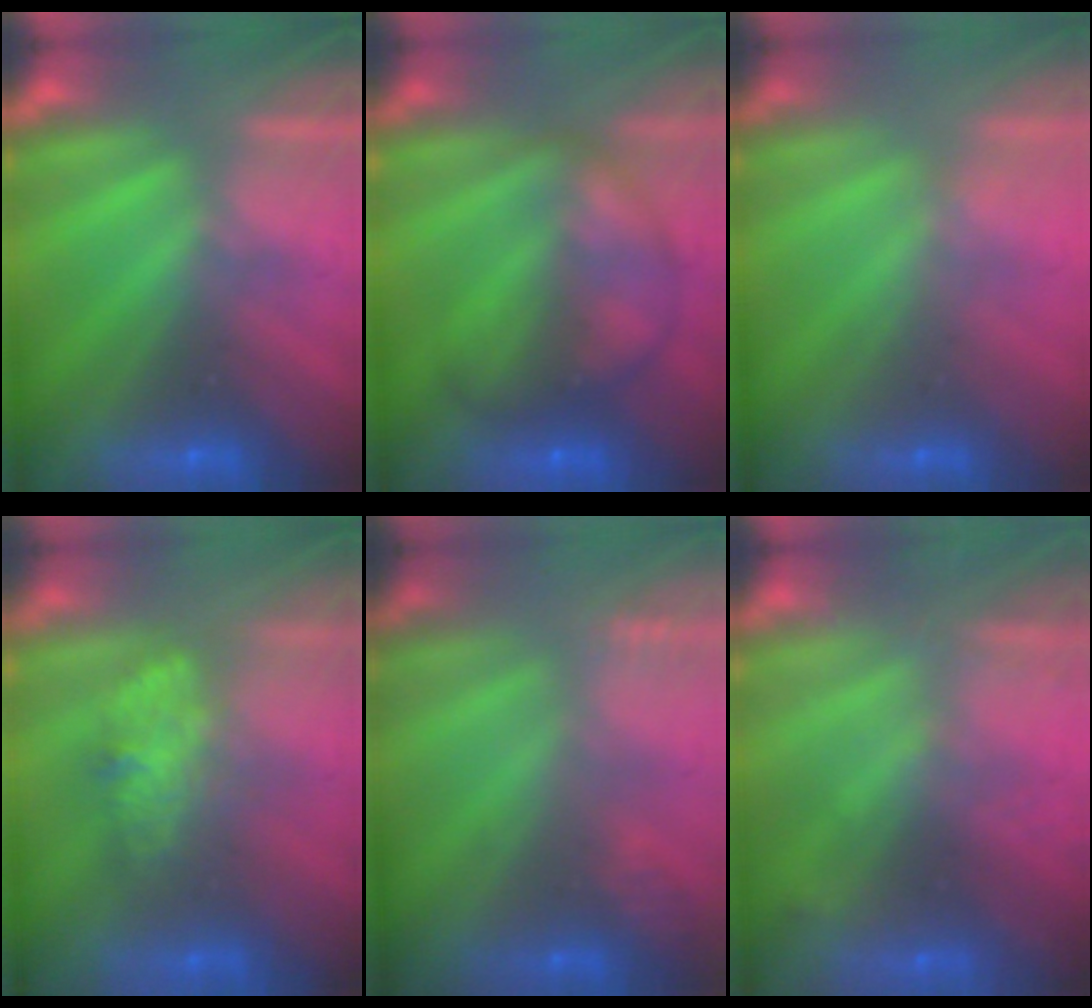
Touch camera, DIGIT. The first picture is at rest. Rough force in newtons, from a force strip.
{"total": 7.6}
{"total": 2.0}
{"total": 2.6}
{"total": 2.9}
{"total": 2.1}